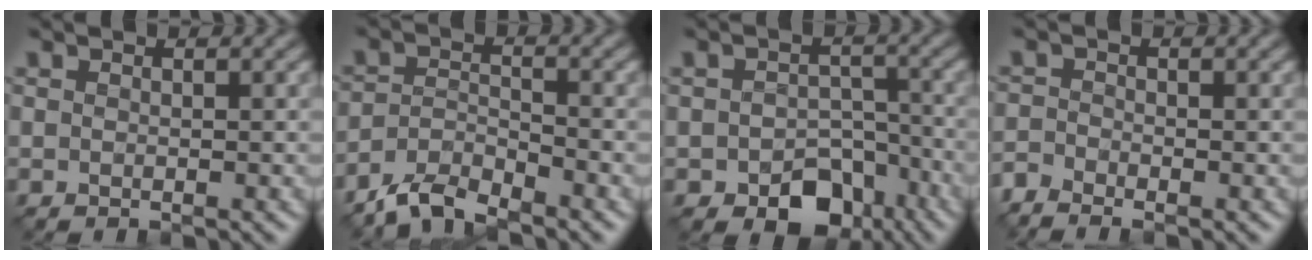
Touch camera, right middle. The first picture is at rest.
{"total": 3.9, "force": [-3.6, 0.7, 1.3], "torque": [-0.029, 0.002, -0.080]}
{"total": 5.6, "force": [-3.2, 3.6, 2.8], "torque": [-0.032, -0.008, -0.047]}
{"total": 1.9, "force": [-1.9, 0.3, 0.4], "torque": [-0.012, -0.005, -0.050]}